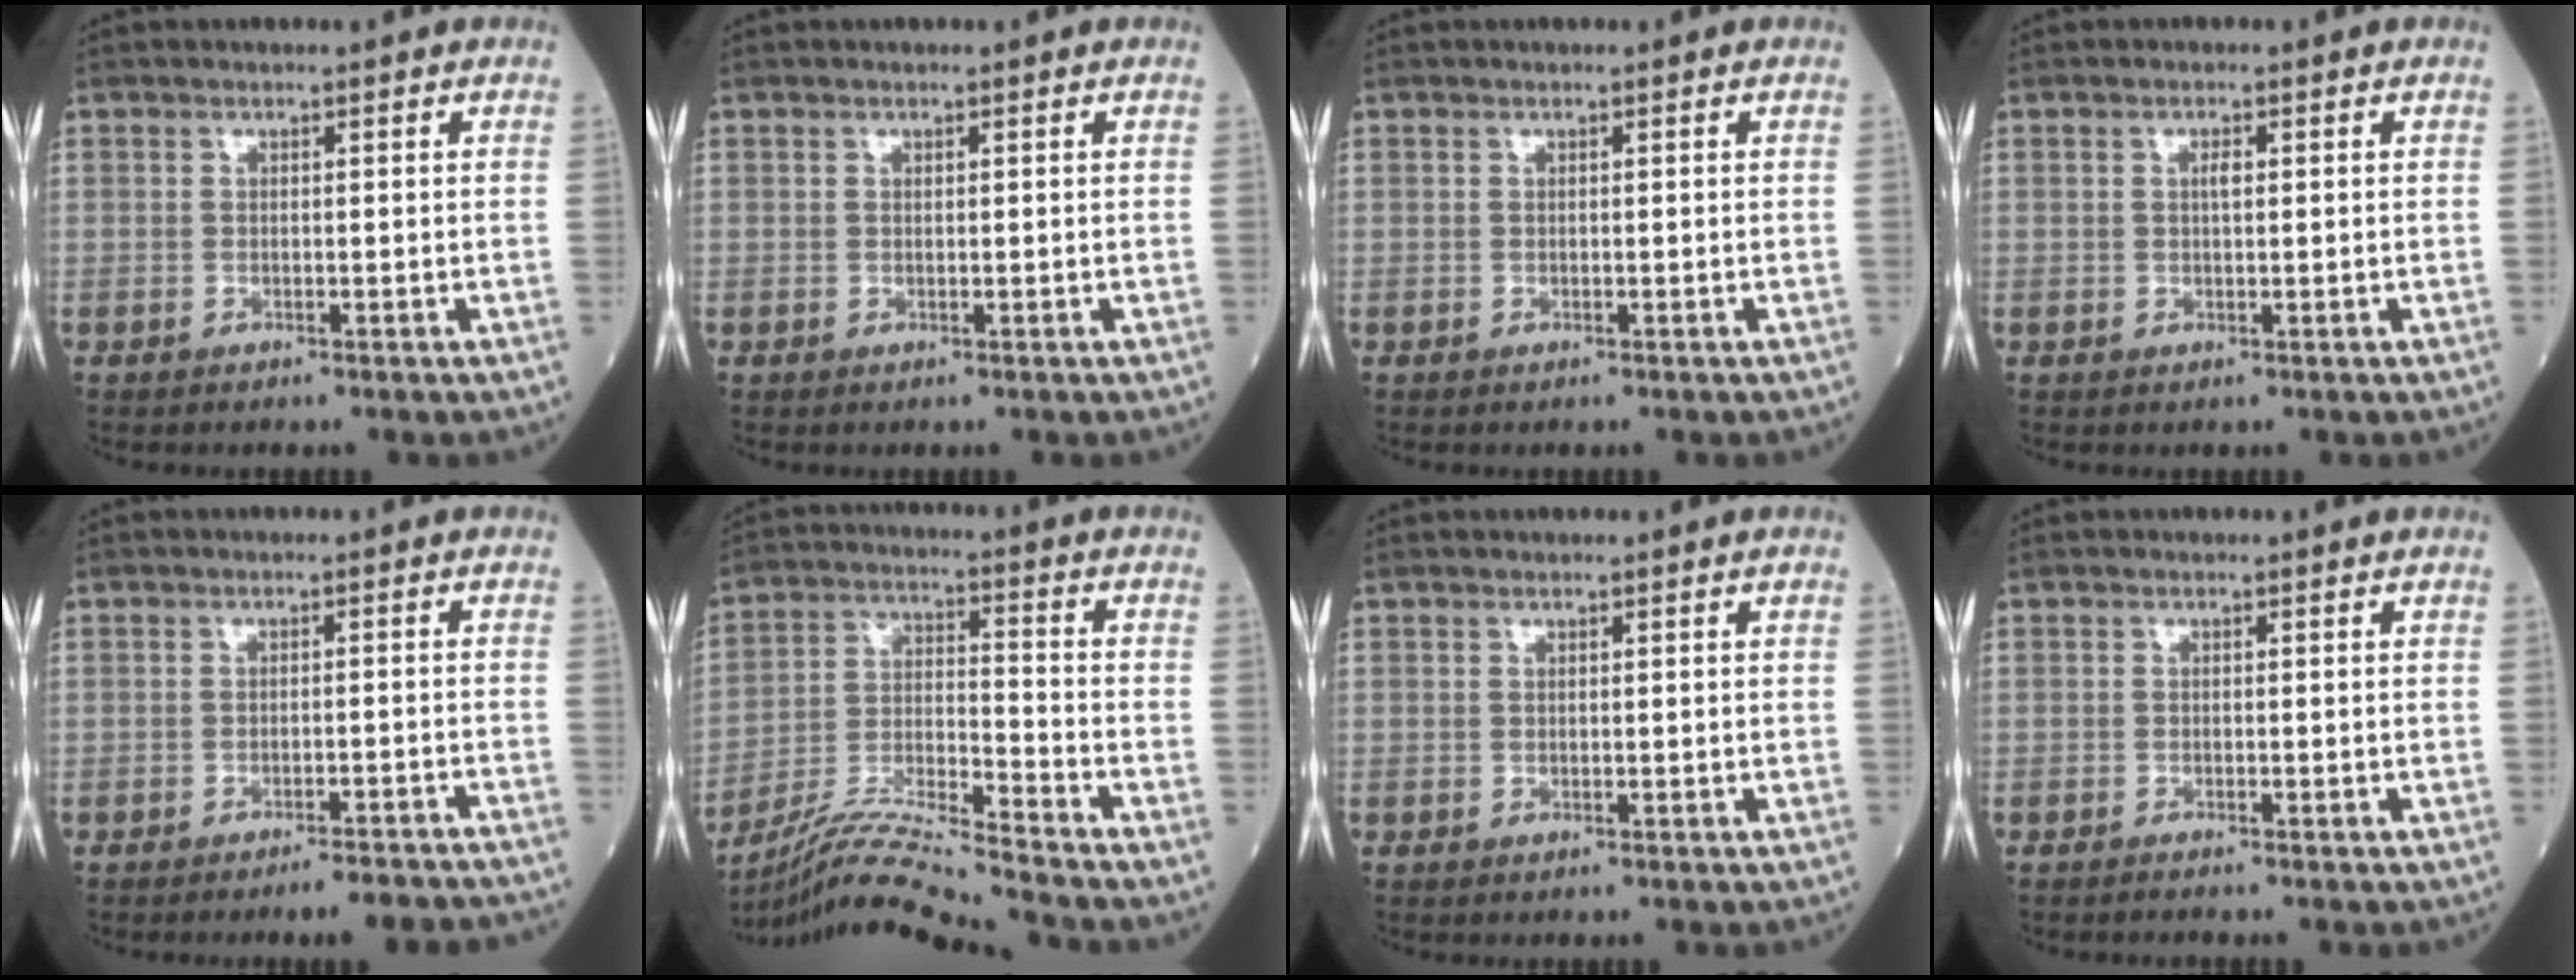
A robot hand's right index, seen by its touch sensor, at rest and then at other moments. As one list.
[{"total": 0.0}, {"total": 0.0}, {"total": 1.2, "force": [0.3, 0.3, 1.1], "torque": [-0.020, 0.002, 0.003]}, {"total": 7.5, "force": [-7.1, 0.2, 2.6], "torque": [-0.012, -0.004, -0.090]}, {"total": 13.5, "force": [-12.4, -2.2, 4.7], "torque": [-0.088, -0.005, -0.230]}, {"total": 0.0}, {"total": 0.9, "force": [-0.8, -0.2, 0.3], "torque": [-0.010, -0.001, -0.014]}]